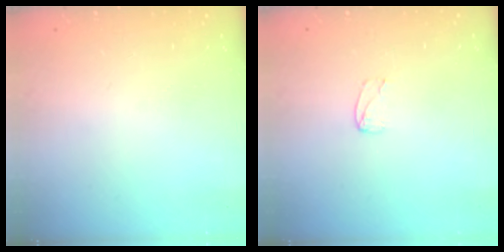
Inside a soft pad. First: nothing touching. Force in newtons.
{"total": 2.4, "press": 2.4, "slide": 0.2}